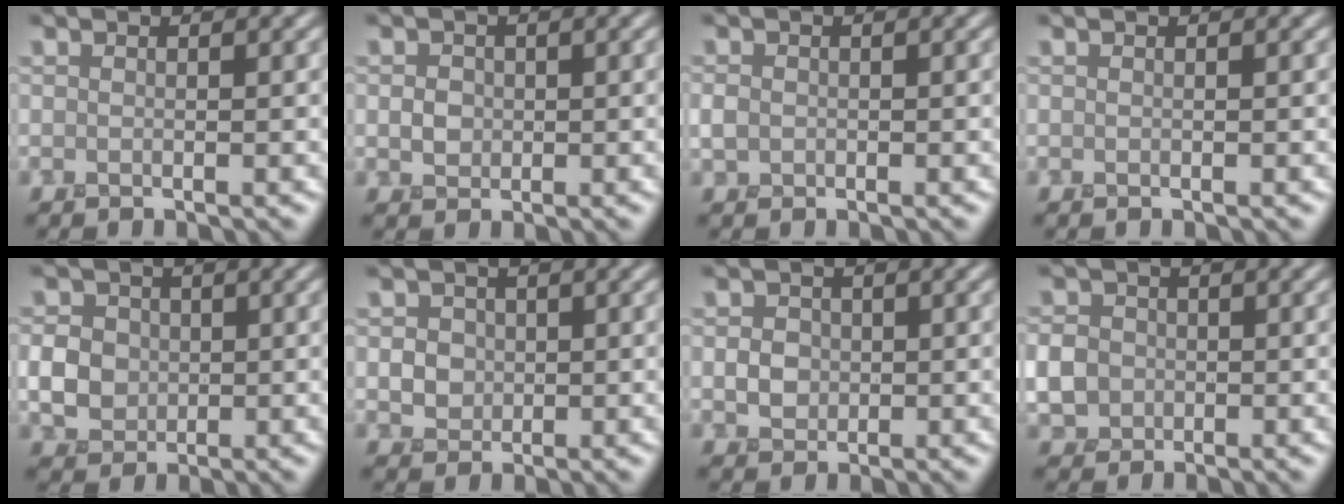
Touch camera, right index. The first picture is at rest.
{"total": 1.5, "force": [0.0, 1.3, 0.6], "torque": [-0.010, -0.001, -0.002]}
{"total": 1.3, "force": [-0.1, 1.1, 0.6], "torque": [-0.013, 0.001, -0.009]}
{"total": 0.0}
{"total": 3.6, "force": [-0.1, 3.1, 1.7], "torque": [-0.033, 0.003, -0.004]}
{"total": 2.8, "force": [0.5, 2.5, 1.2], "torque": [-0.021, 0.006, 0.010]}
{"total": 1.9, "force": [-0.1, 1.7, 0.9], "torque": [-0.012, -0.002, -0.004]}
{"total": 3.9, "force": [-0.5, 3.5, 1.7], "torque": [-0.035, 0.003, -0.019]}